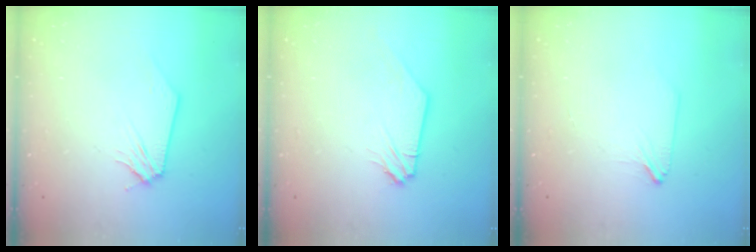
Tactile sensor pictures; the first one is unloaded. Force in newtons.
{"total": 1.2, "press": 1.2, "slide": 0.2}
{"total": 1.3, "press": 1.3, "slide": 0.2}